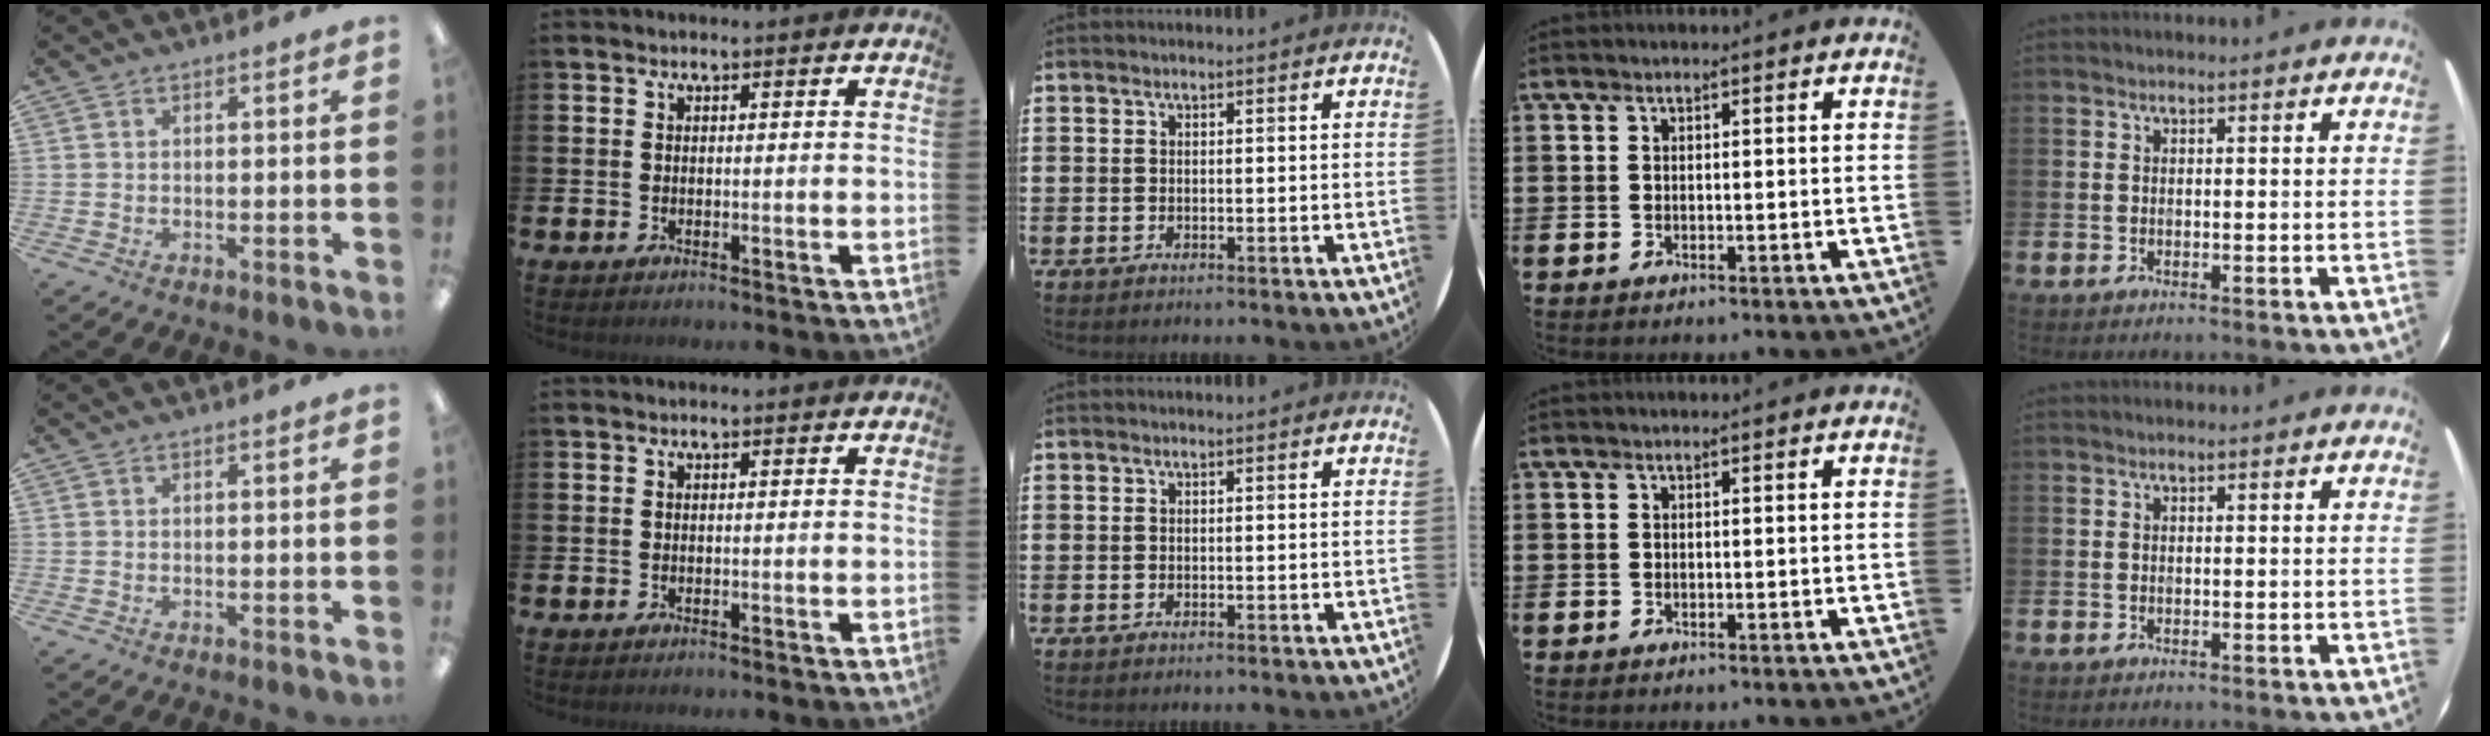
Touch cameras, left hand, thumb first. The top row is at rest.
{}